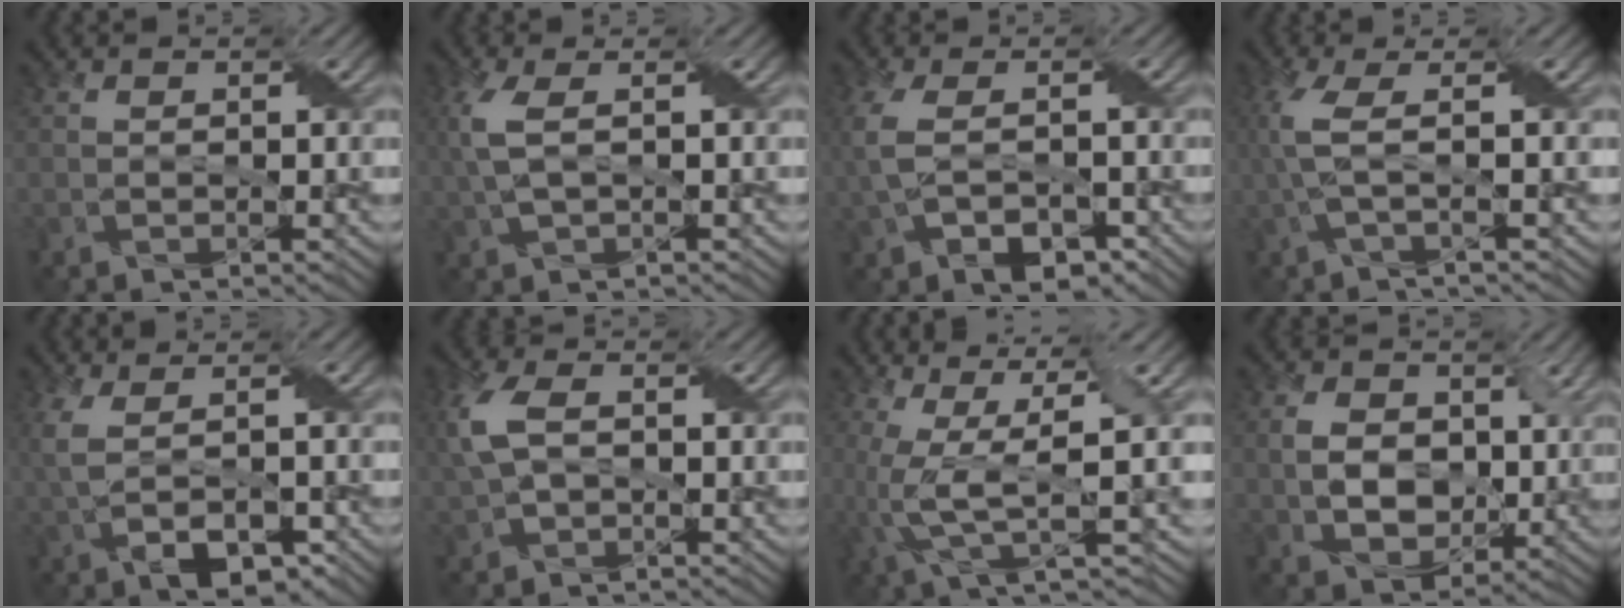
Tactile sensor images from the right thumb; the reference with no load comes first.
{"total": 4.4, "force": [0.7, 1.8, 4.0], "torque": [-0.108, 0.005, 0.012]}
{"total": 7.2, "force": [-1.1, 4.4, 5.6], "torque": [-0.144, -0.017, -0.013]}
{"total": 4.4, "force": [0.1, 0.9, 4.3], "torque": [-0.097, 0.004, -0.006]}
{"total": 6.7, "force": [-0.3, 3.3, 5.8], "torque": [-0.133, -0.014, -0.001]}
{"total": 6.0, "force": [0.6, 3.6, 4.7], "torque": [-0.132, 0.009, 0.007]}
{"total": 8.1, "force": [-0.5, 2.1, 7.8], "torque": [-0.166, 0.009, -0.013]}
{"total": 7.7, "force": [1.2, 5.8, 5.0], "torque": [-0.109, -0.008, 0.022]}